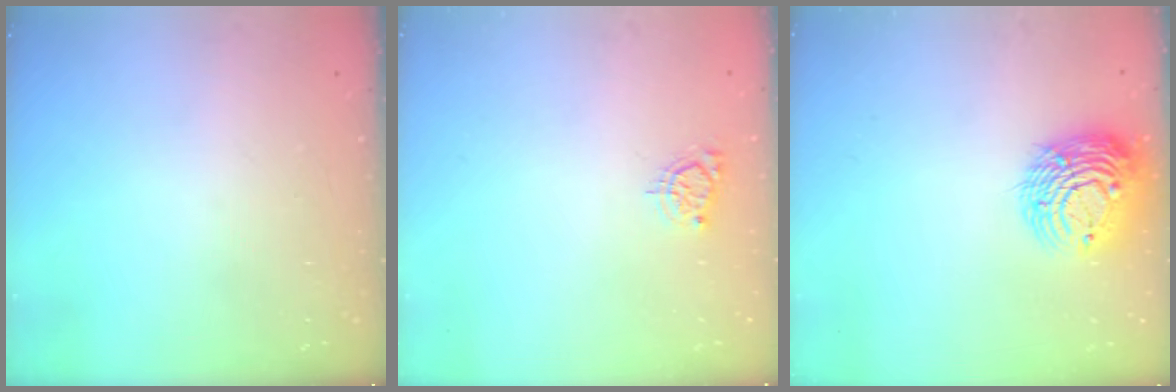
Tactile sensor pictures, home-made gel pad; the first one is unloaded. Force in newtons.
{"total": 3.9, "press": 3.9, "slide": 0.5}
{"total": 12.1, "press": 12.0, "slide": 1.5}